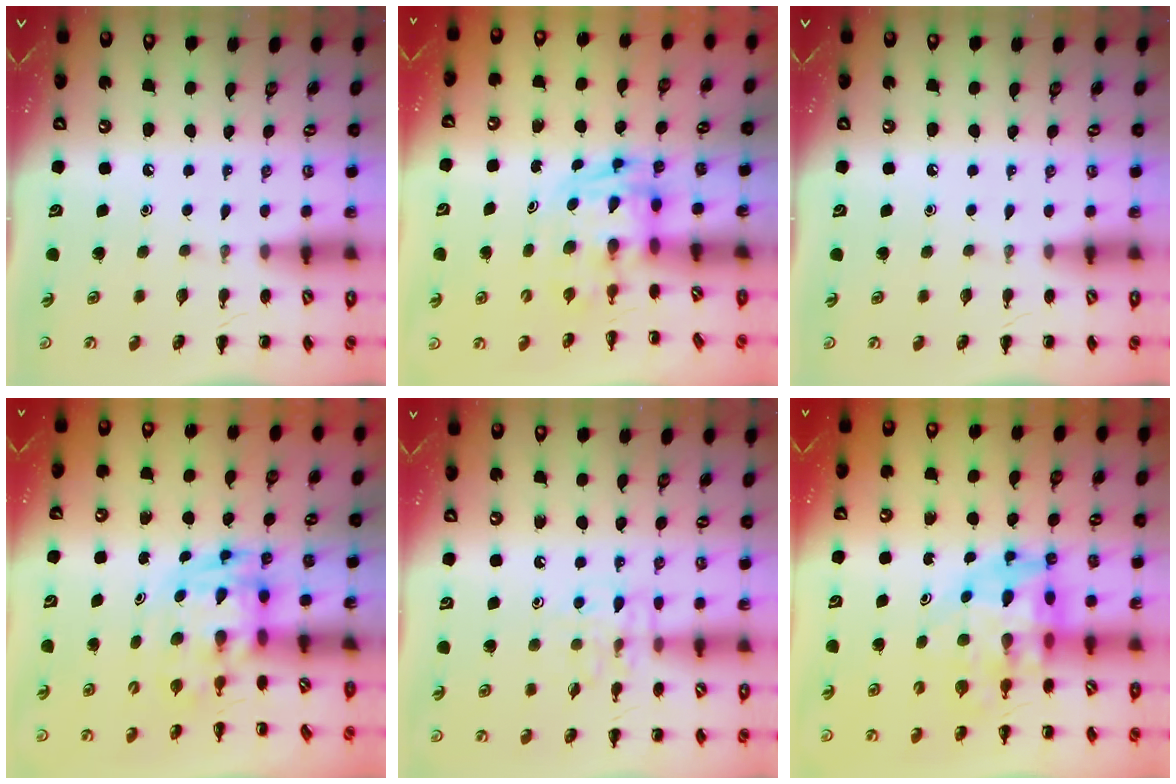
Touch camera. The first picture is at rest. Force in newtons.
{"total": 2.8, "press": 2.7, "slide": 0.5}
{"total": 0.0}
{"total": 3.5, "press": 3.4, "slide": 0.7}
{"total": 8.1, "press": 8.1, "slide": 0.4}
{"total": 9.1, "press": 8.6, "slide": 3.1}